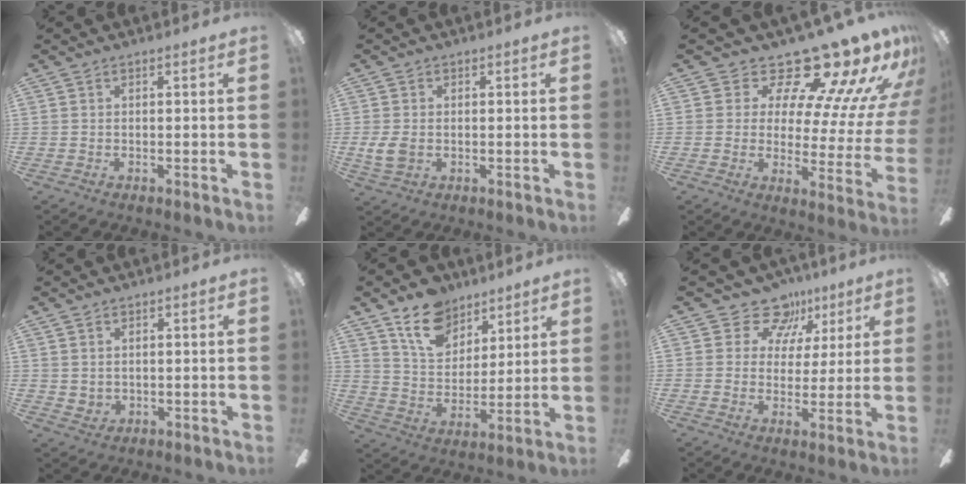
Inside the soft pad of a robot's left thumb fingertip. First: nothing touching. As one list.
[{"total": 4.9, "force": [-0.5, 3.6, 3.3], "torque": [-0.082, 0.000, -0.011]}, {"total": 18.2, "force": [15.0, 6.0, 8.5], "torque": [-0.133, -0.123, 0.251]}, {"total": 2.3, "force": [1.7, 1.6, 0.2], "torque": [-0.007, -0.005, 0.031]}, {"total": 14.5, "force": [9.8, 9.0, 5.8], "torque": [-0.092, -0.046, 0.185]}, {"total": 10.8, "force": [7.2, 7.5, 3.0], "torque": [-0.053, -0.044, 0.136]}]